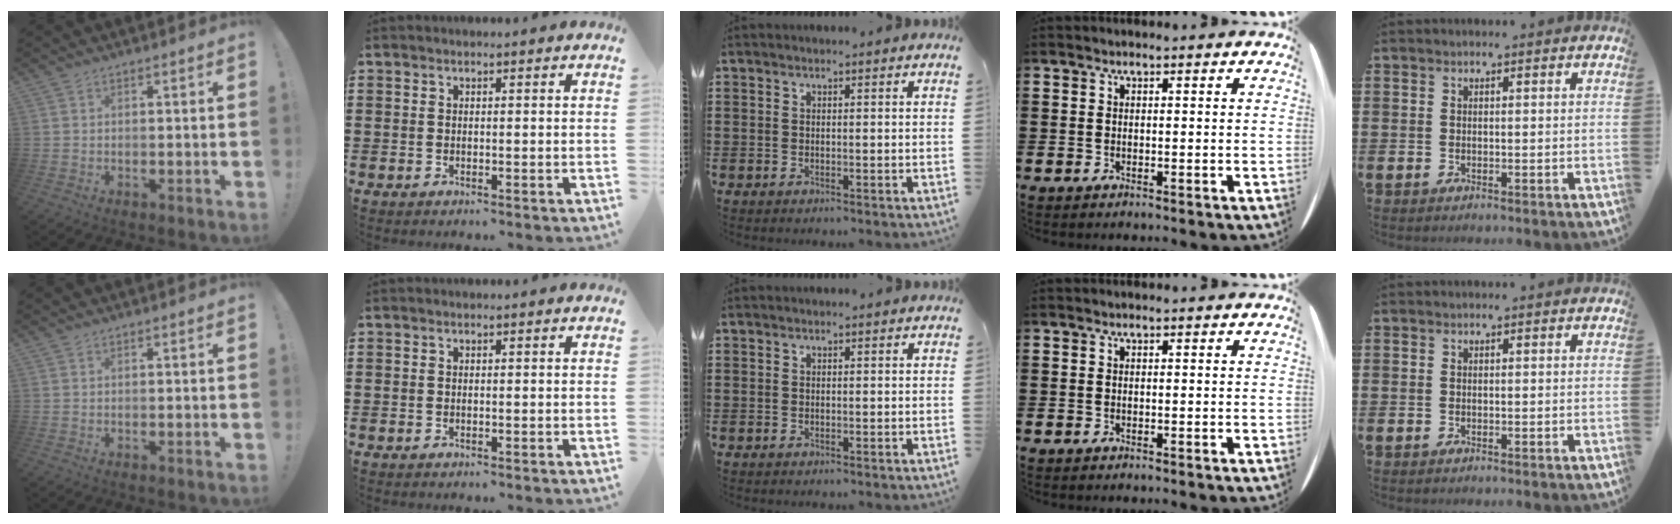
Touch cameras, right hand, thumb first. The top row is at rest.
{}